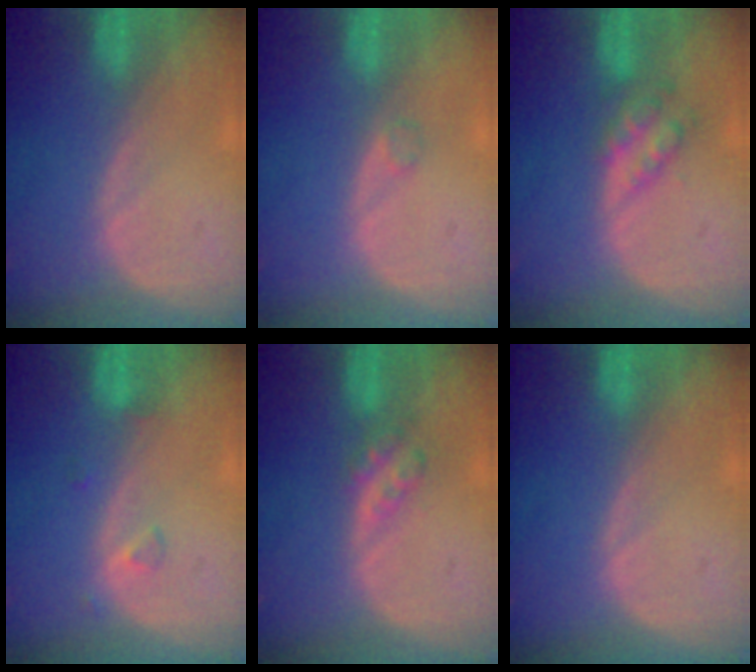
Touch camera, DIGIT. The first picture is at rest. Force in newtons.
{"total": 0.9, "press": 0.9, "slide": 0.1}
{"total": 3.7, "press": 3.7, "slide": 0.3}
{"total": 1.5, "press": 1.5, "slide": 0.1}
{"total": 3.2, "press": 2.8, "slide": 1.6}
{"total": 0.0}